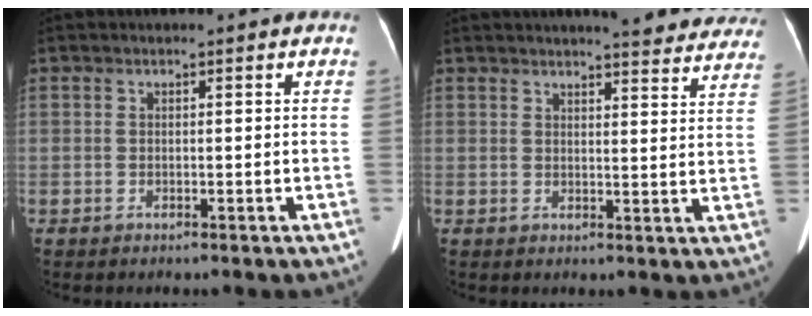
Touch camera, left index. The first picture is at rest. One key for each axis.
{"total": 15.9, "fx": 14.6, "fy": 2.7, "fz": 5.8, "tx": -0.048, "ty": -0.026, "tz": 0.150}